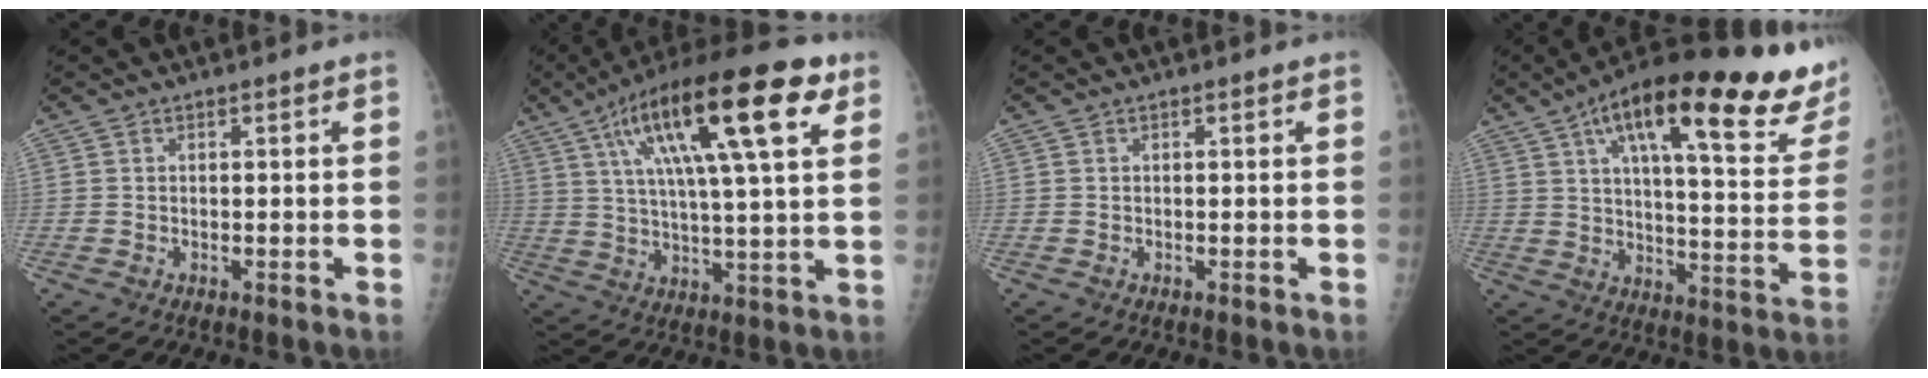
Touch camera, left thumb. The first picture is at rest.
{"total": 22.6, "force": [9.6, 5.8, 19.6], "torque": [-0.317, 0.009, 0.151]}
{"total": 0.0}
{"total": 29.2, "force": [17.7, 7.1, 22.2], "torque": [-0.296, -0.034, 0.246]}